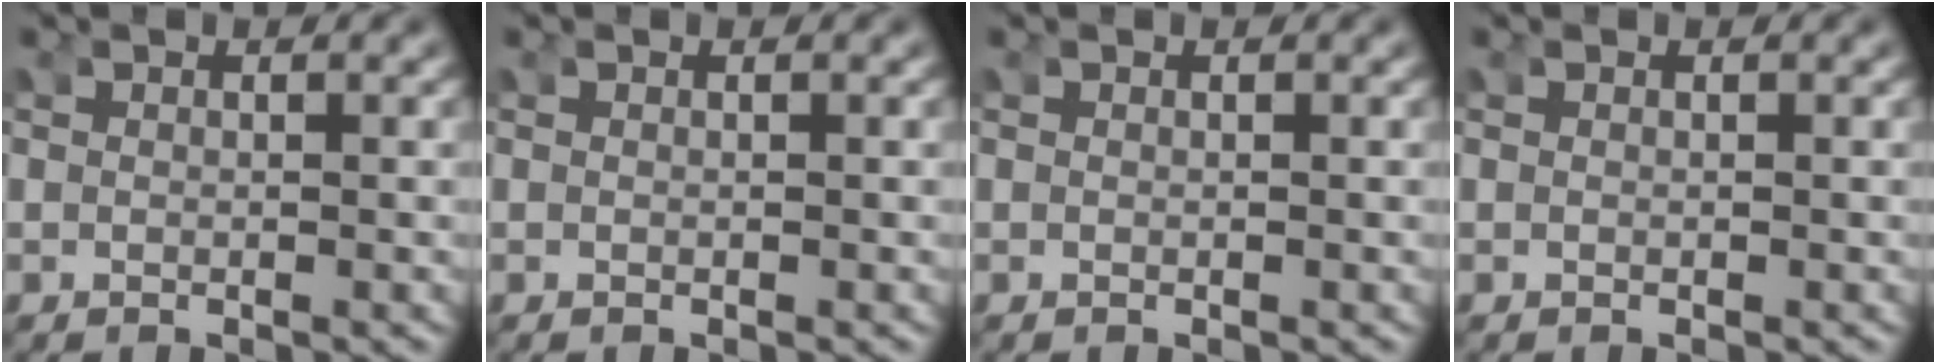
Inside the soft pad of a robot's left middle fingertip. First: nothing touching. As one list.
[{"total": 0.0}, {"total": 0.0}, {"total": 0.0}]